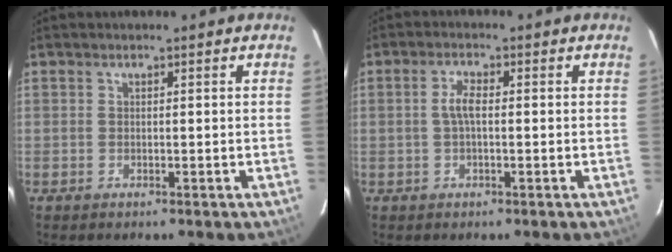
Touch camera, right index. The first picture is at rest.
{"total": 2.8, "force": [-0.1, 0.9, 2.6], "torque": [-0.055, 0.006, -0.001]}